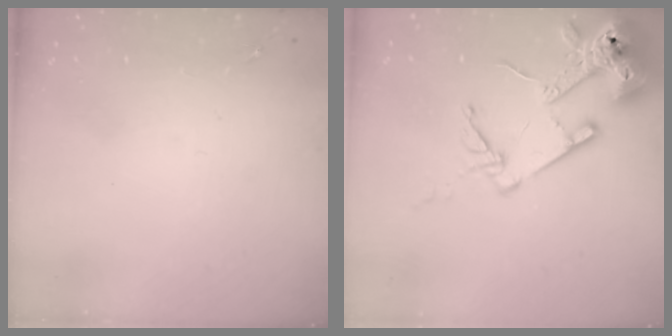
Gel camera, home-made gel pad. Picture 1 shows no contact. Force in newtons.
{"total": 17.2, "press": 17.1, "slide": 2.1}